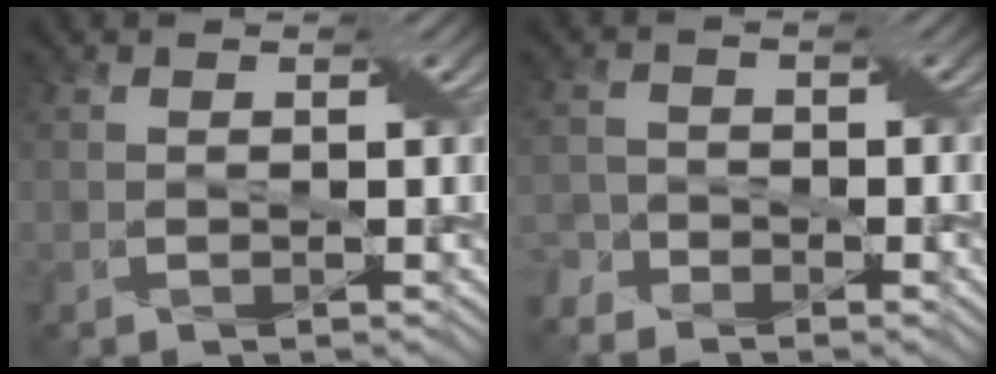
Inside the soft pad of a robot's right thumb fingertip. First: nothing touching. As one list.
[{"total": 4.0, "force": [-3.1, 1.9, 1.6], "torque": [-0.036, -0.007, -0.067]}]